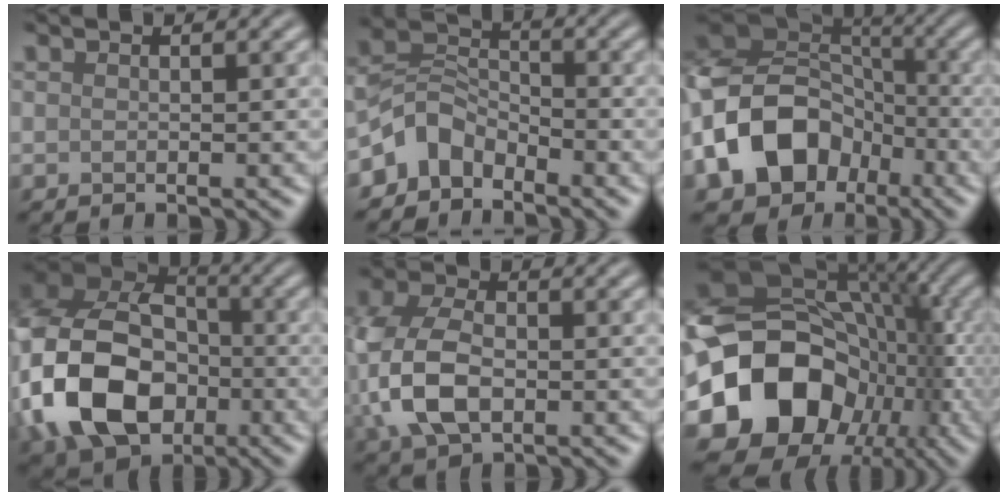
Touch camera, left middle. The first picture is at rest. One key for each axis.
{"total": 4.1, "fx": -3.0, "fy": 2.5, "fz": 1.3, "tx": -0.019, "ty": 0.010, "tz": -0.070}
{"total": 13.7, "fx": -5.5, "fy": 10.5, "fz": 6.9, "tx": -0.161, "ty": 0.000, "tz": -0.112}
{"total": 14.5, "fx": -3.5, "fy": 10.7, "fz": 9.1, "tx": -0.211, "ty": -0.015, "tz": -0.068}
{"total": 7.9, "fx": -1.1, "fy": 5.2, "fz": 5.8, "tx": -0.147, "ty": -0.002, "tz": -0.029}
{"total": 14.9, "fx": -4.3, "fy": 11.6, "fz": 8.4, "tx": -0.134, "ty": 0.000, "tz": -0.080}